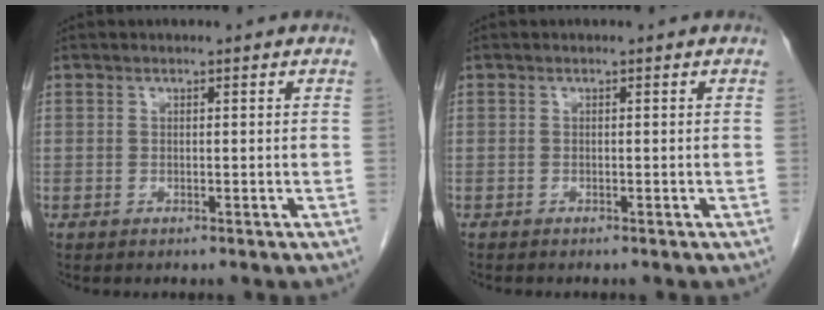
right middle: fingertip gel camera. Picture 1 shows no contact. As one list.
[{"total": 0.5, "force": [-0.5, 0.1, 0.1], "torque": [-0.004, 0.001, -0.010]}]